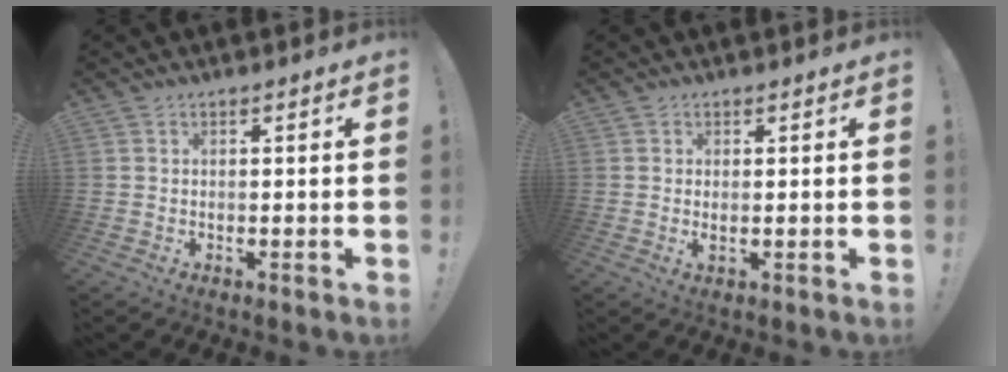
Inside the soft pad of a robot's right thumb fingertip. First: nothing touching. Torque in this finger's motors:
{"motor_torque": [-0.28, 0.11, -0.05, 0.09, -0.04]}